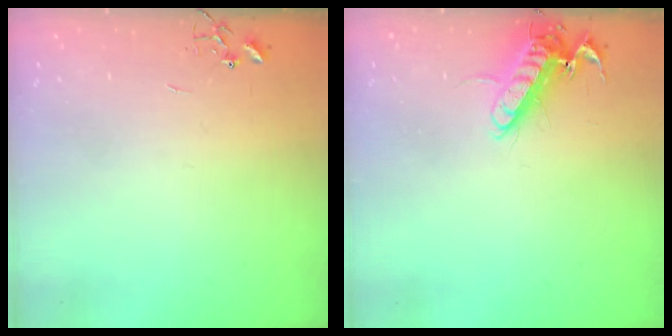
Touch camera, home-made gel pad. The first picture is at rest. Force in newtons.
{"total": 12.3, "press": 12.1, "slide": 1.8}